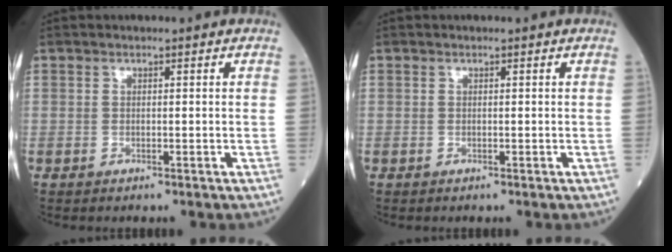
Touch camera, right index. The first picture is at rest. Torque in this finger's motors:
{"motor_torque": [0.00, 0.00, 0.00, 0.00]}